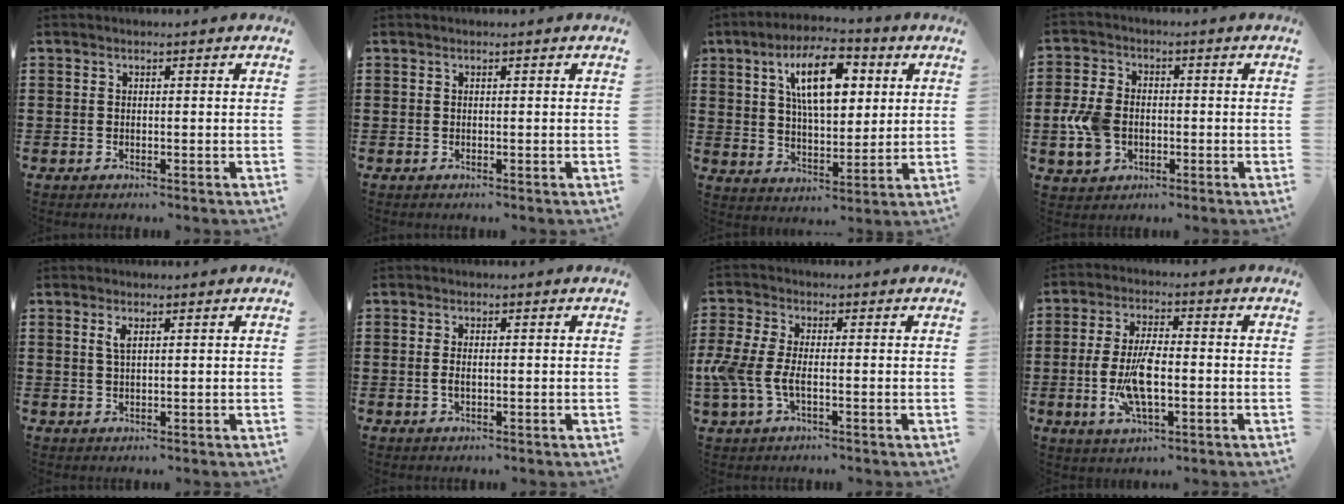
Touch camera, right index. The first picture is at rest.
{"total": 0.0}
{"total": 11.6, "force": [4.8, 5.0, 9.3], "torque": [-0.168, 0.011, 0.080]}
{"total": 7.1, "force": [-1.2, 5.1, 4.8], "torque": [-0.130, 0.001, -0.029]}
{"total": 1.9, "force": [0.9, 0.6, 1.6], "torque": [-0.035, 0.003, 0.014]}
{"total": 1.7, "force": [-0.1, 0.8, 1.5], "torque": [-0.038, 0.000, -0.006]}
{"total": 5.7, "force": [-1.5, 2.7, 4.9], "torque": [-0.124, -0.010, -0.035]}
{"total": 8.6, "force": [-1.5, 3.2, 7.8], "torque": [-0.175, -0.008, -0.033]}